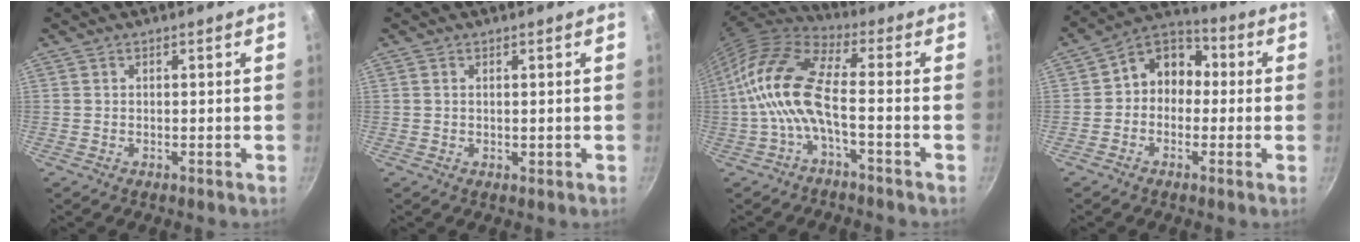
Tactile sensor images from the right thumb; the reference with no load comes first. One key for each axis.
{"total": 0.6, "fx": 0.2, "fy": 0.3, "fz": 0.5, "tx": -0.008, "ty": -0.001, "tz": 0.002}
{"total": 12.8, "fx": -2.7, "fy": 4.7, "fz": 11.6, "tx": -0.248, "ty": 0.037, "tz": -0.069}
{"total": 9.4, "fx": -0.2, "fy": 7.8, "fz": 5.3, "tx": -0.037, "ty": 0.035, "tz": -0.030}